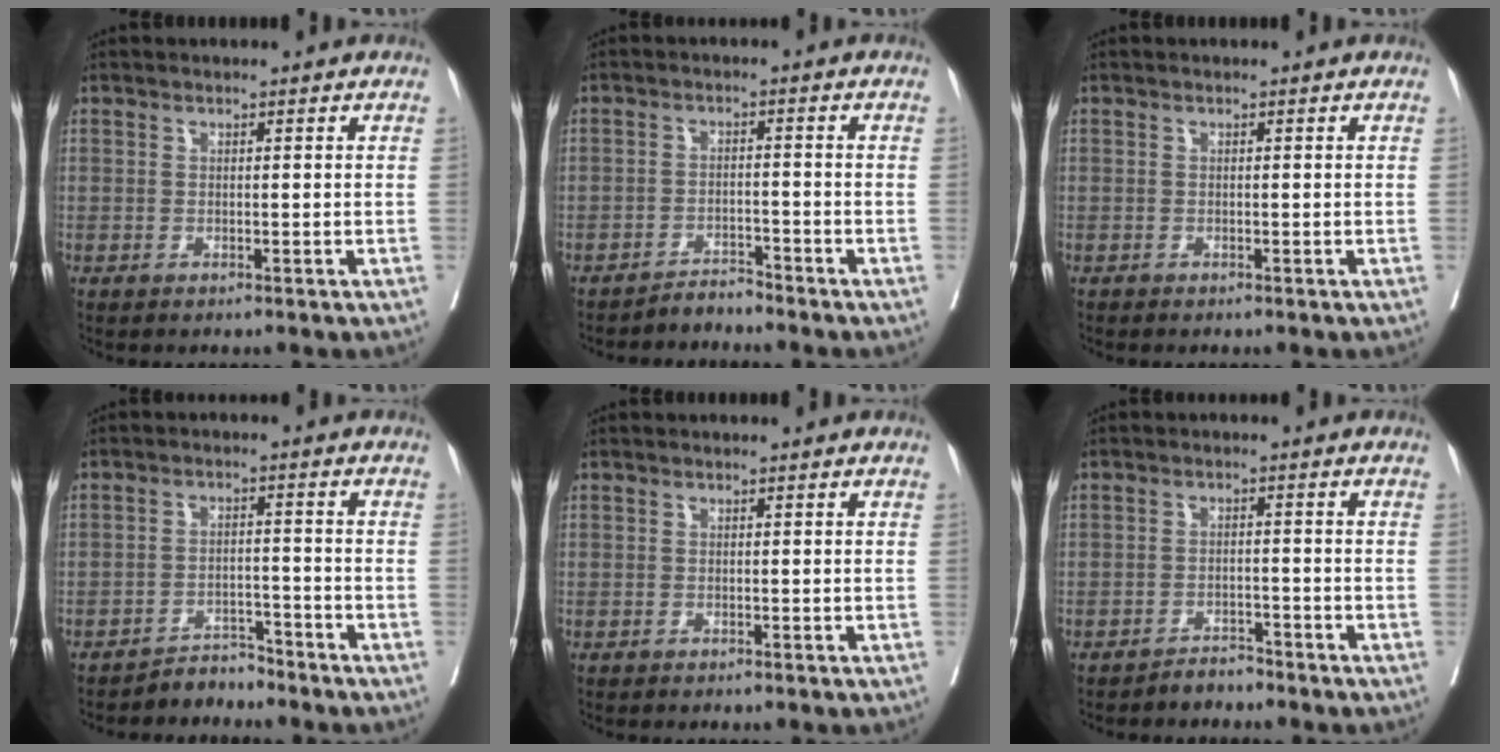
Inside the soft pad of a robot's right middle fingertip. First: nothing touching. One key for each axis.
{"total": 2.4, "fx": -2.4, "fy": -0.1, "fz": -0.2, "tx": 0.007, "ty": -0.012, "tz": -0.041}
{"total": 0.0}
{"total": 3.3, "fx": -3.3, "fy": 0.5, "fz": -0.4, "tx": 0.011, "ty": -0.005, "tz": -0.053}
{"total": 0.0}
{"total": 2.2, "fx": -2.1, "fy": 0.4, "fz": 0.0, "tx": 0.000, "ty": -0.004, "tz": -0.034}